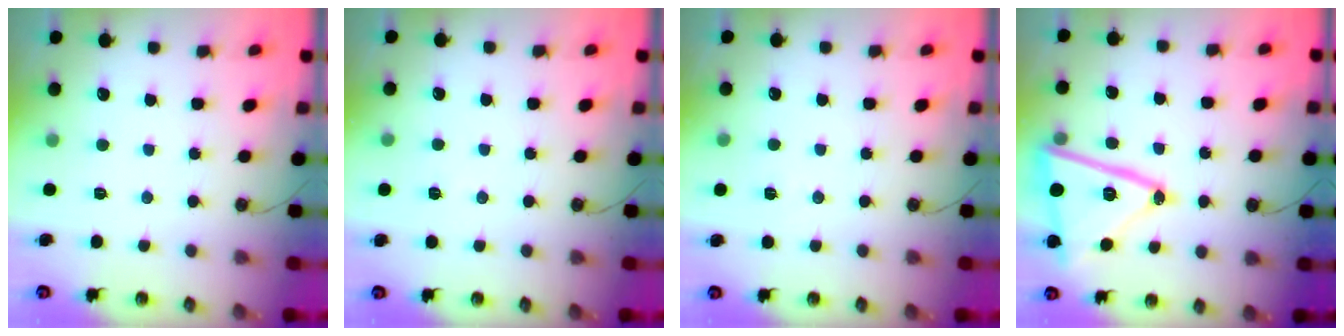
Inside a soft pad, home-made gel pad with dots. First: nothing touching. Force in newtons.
{"total": 3.9, "press": 2.3, "slide": 3.2}
{"total": 4.8, "press": 4.4, "slide": 1.9}
{"total": 20.6, "press": 20.6, "slide": 1.2}